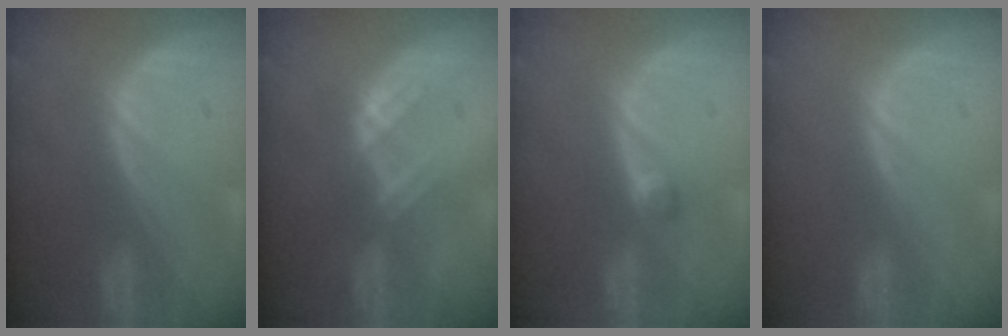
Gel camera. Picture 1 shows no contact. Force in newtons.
{"total": 3.0, "press": 2.9, "slide": 0.7}
{"total": 1.6, "press": 1.4, "slide": 0.8}
{"total": 0.0}